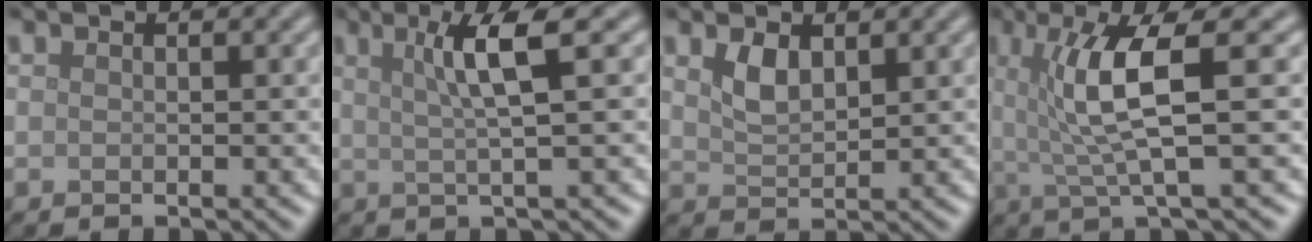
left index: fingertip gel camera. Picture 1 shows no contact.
{"total": 4.6, "force": [1.4, 0.5, 4.3], "torque": [-0.071, 0.004, 0.024]}
{"total": 2.3, "force": [1.3, 1.1, 1.6], "torque": [-0.036, -0.001, 0.031]}
{"total": 6.5, "force": [1.1, 1.2, 6.3], "torque": [-0.119, 0.000, 0.021]}